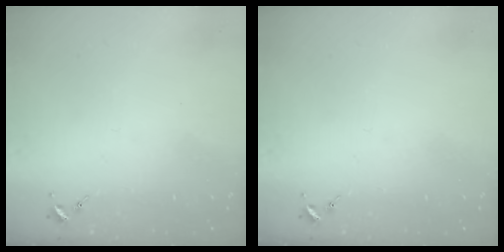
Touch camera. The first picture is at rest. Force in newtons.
{"total": 0.0}